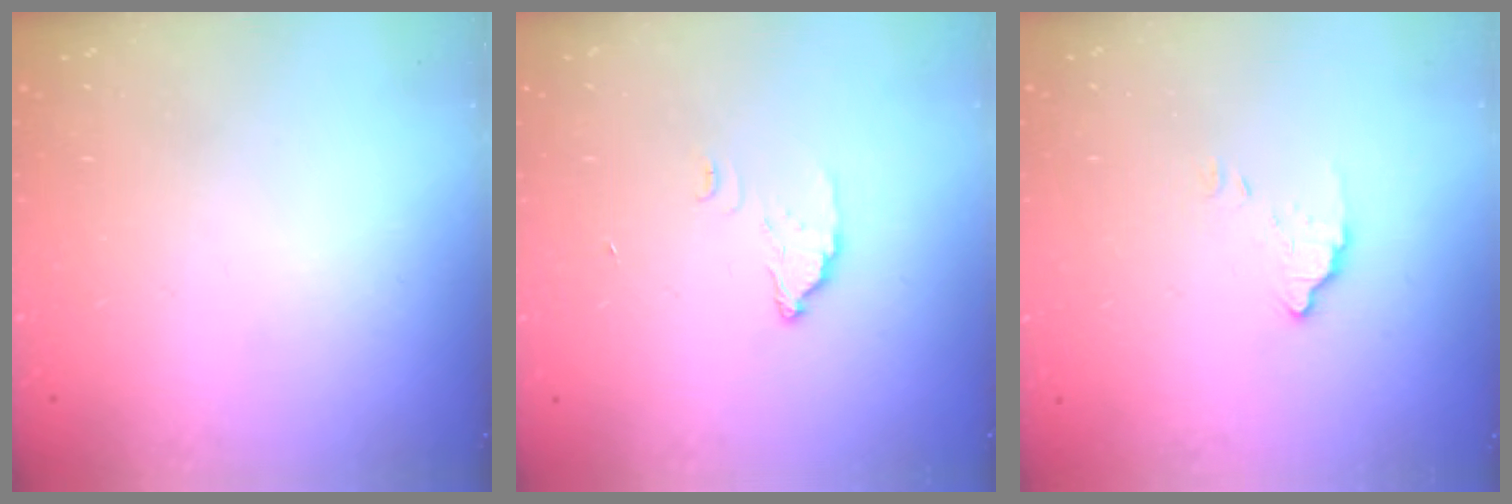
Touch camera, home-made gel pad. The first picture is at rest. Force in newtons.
{"total": 2.9, "press": 2.9, "slide": 0.4}
{"total": 2.4, "press": 2.4, "slide": 0.0}